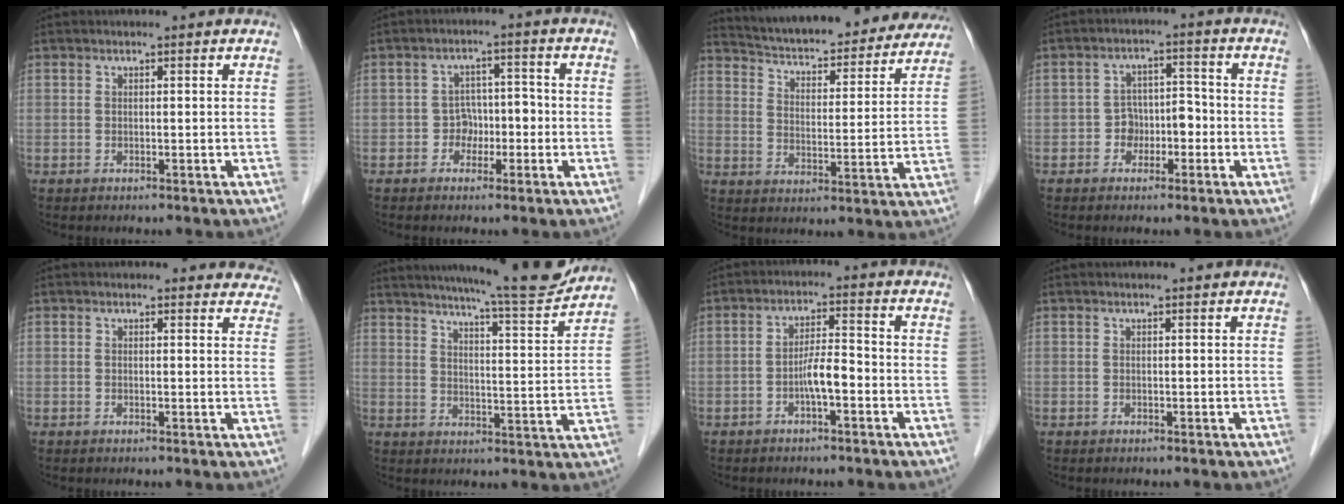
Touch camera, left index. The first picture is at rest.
{"total": 3.6, "force": [-1.4, 2.9, 1.7], "torque": [-0.021, 0.016, -0.025]}
{"total": 26.5, "force": [24.3, 5.7, 8.6], "torque": [-0.141, -0.022, 0.316]}
{"total": 4.3, "force": [-1.7, 3.1, 2.4], "torque": [-0.035, 0.021, -0.029]}
{"total": 6.3, "force": [5.9, 2.1, 0.2], "torque": [0.033, -0.011, 0.031]}
{"total": 15.6, "force": [14.3, -0.2, 6.2], "torque": [-0.096, -0.026, 0.191]}
{"total": 4.1, "force": [-1.7, 0.7, 3.7], "torque": [-0.068, 0.010, -0.031]}
{"total": 0.6, "force": [0.6, 0.0, 0.2], "torque": [-0.005, 0.003, 0.007]}